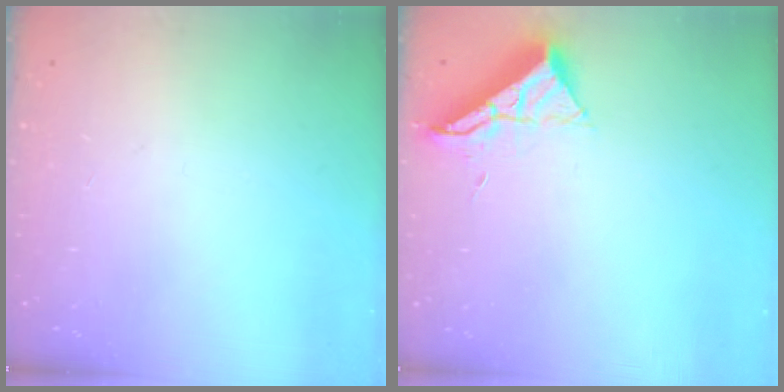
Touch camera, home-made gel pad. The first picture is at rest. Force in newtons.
{"total": 10.2, "press": 10.2, "slide": 0.5}